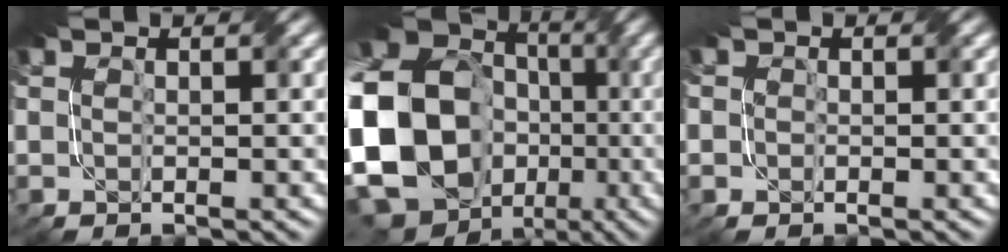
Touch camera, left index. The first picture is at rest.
{"total": 23.3, "force": [-2.3, 20.1, 11.5], "torque": [-0.261, -0.024, -0.096]}
{"total": 0.7, "force": [0.0, 0.6, -0.2], "torque": [0.007, 0.001, -0.002]}